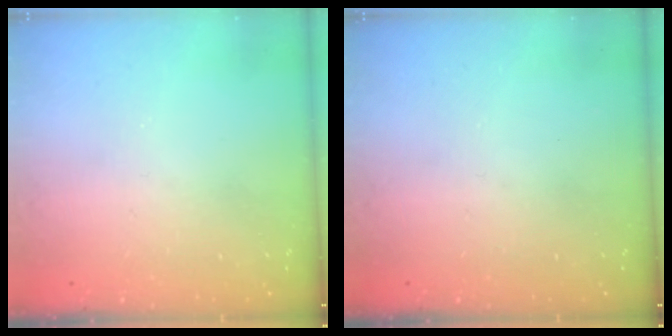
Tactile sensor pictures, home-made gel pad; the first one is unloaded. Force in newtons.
{"total": 0.0}